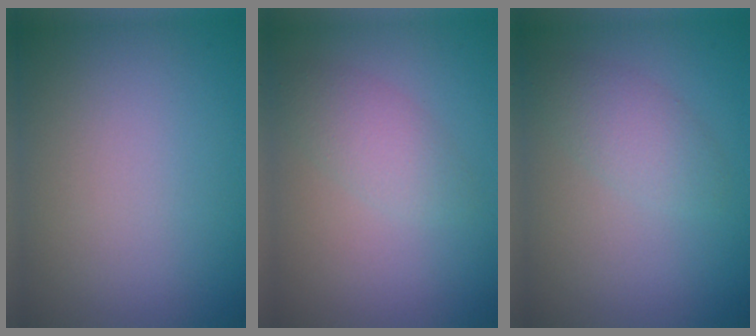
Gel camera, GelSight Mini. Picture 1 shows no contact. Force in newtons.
{"total": 2.4, "press": 2.4, "slide": 0.0}
{"total": 2.5, "press": 2.5, "slide": 0.1}